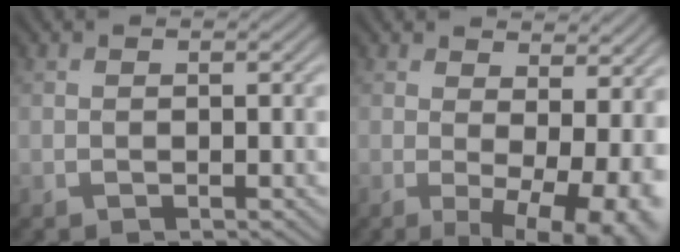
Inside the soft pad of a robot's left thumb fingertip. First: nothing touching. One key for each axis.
{"total": 10.8, "fx": 0.5, "fy": 4.6, "fz": 9.8, "tx": -0.119, "ty": -0.006, "tz": 0.029}